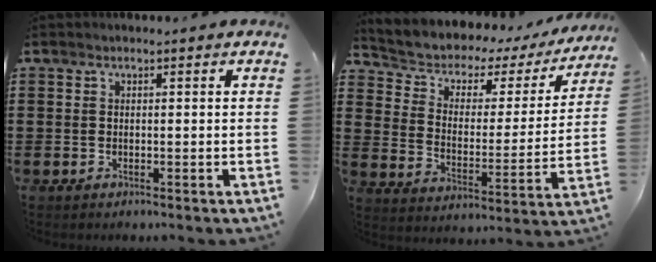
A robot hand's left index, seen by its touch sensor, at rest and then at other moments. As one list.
[{"total": 3.9, "force": [3.0, 2.2, 1.1], "torque": [-0.043, -0.026, 0.043]}]